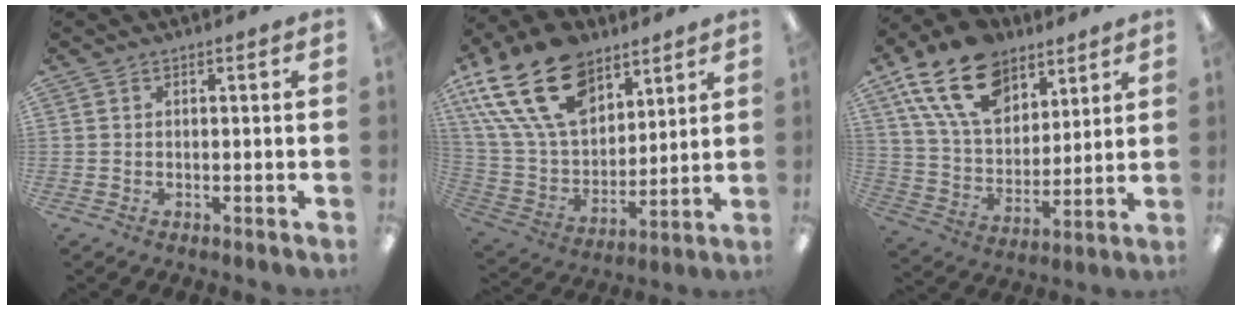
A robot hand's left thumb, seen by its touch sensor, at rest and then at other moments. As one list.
[{"total": 24.7, "force": [13.5, 15.2, 14.1], "torque": [-0.291, -0.069, 0.244]}, {"total": 19.9, "force": [12.1, 12.0, 10.2], "torque": [-0.188, -0.048, 0.223]}]